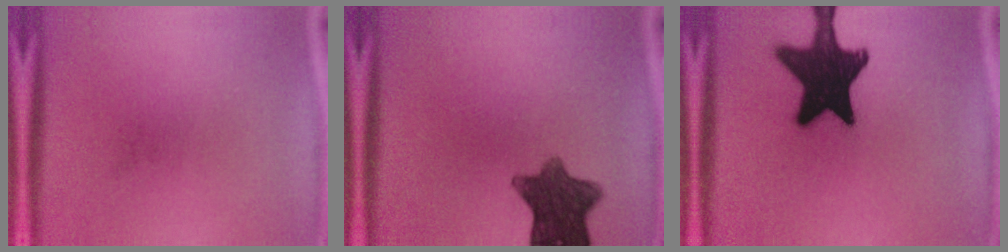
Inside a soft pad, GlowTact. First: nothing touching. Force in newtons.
{"total": 10.2}
{"total": 18.9}